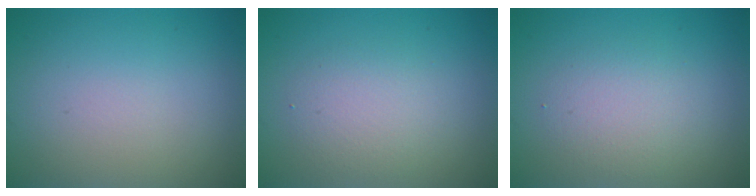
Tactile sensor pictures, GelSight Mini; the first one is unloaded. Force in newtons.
{"total": 2.7, "press": 2.7, "slide": 0.1}
{"total": 2.7, "press": 2.7, "slide": 0.2}